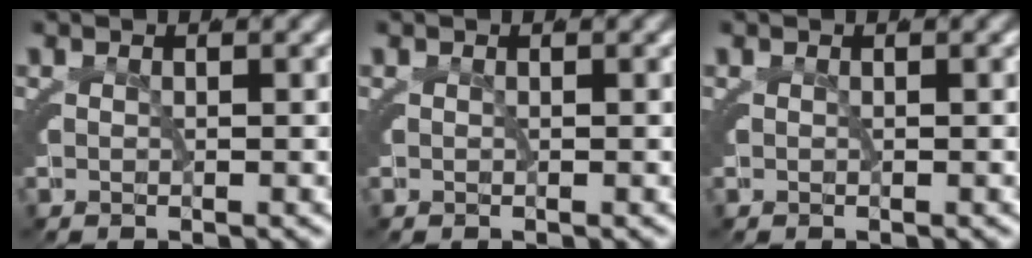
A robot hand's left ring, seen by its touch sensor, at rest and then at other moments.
{"total": 0.0}
{"total": 0.0}